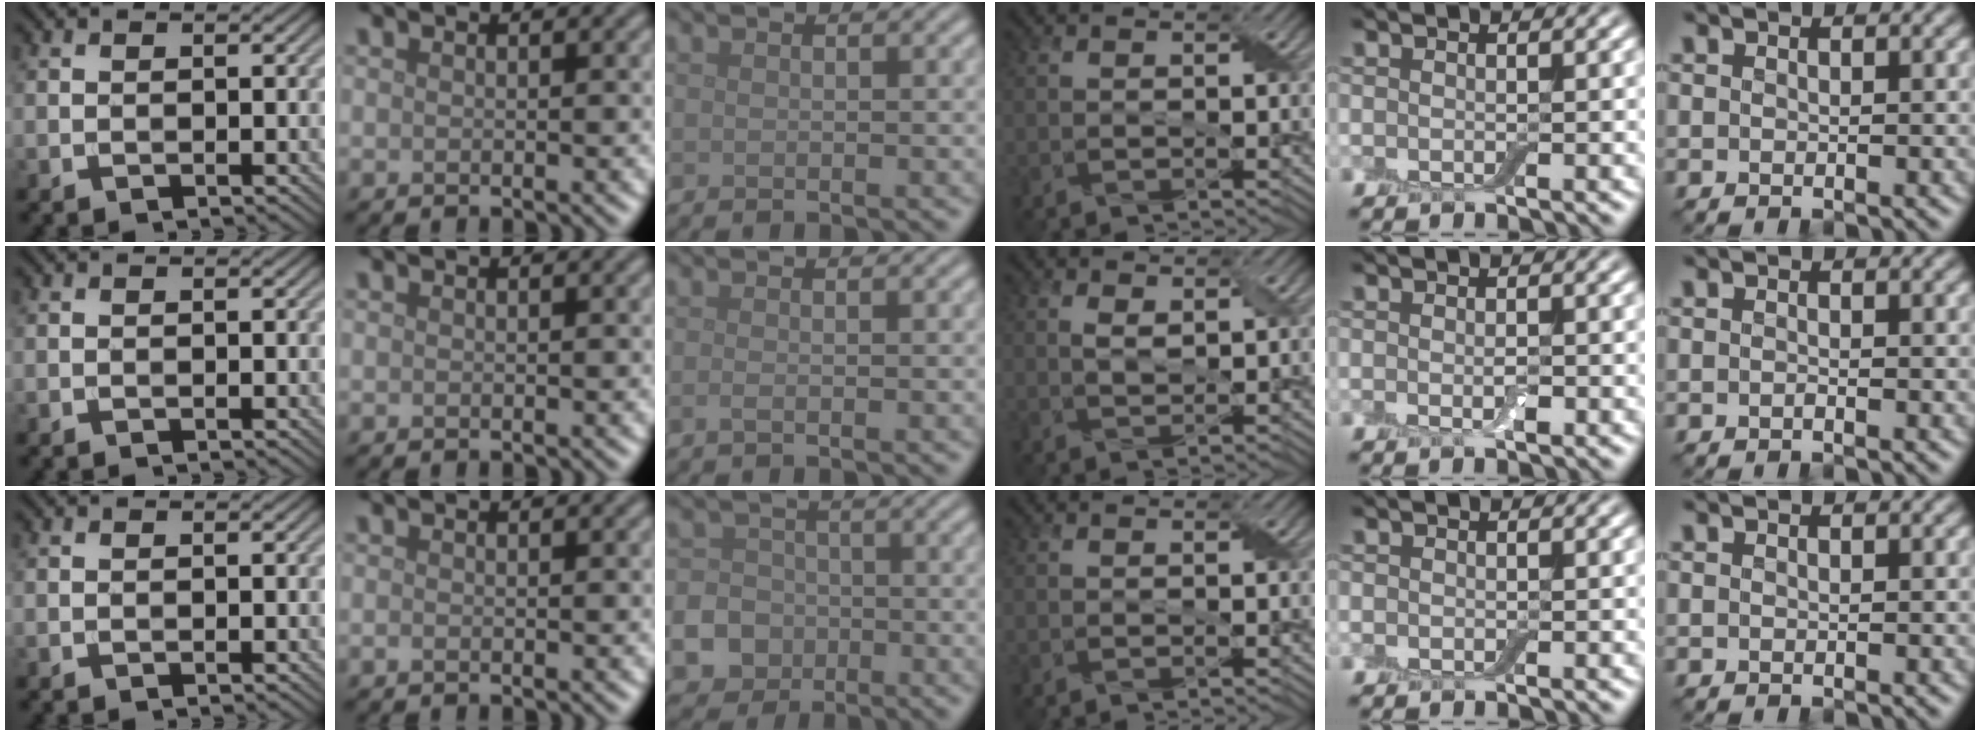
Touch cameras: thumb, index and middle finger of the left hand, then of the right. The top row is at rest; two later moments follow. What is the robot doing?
{"motion": "fold", "object": "aluminum foil"}